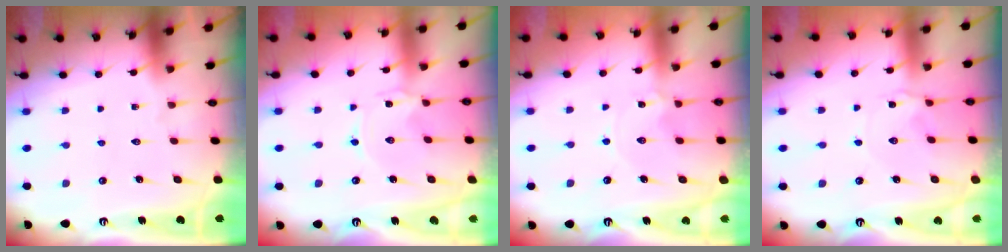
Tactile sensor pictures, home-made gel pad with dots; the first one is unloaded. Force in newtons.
{"total": 0.0}
{"total": 0.0}
{"total": 0.8, "press": 0.7, "slide": 0.3}